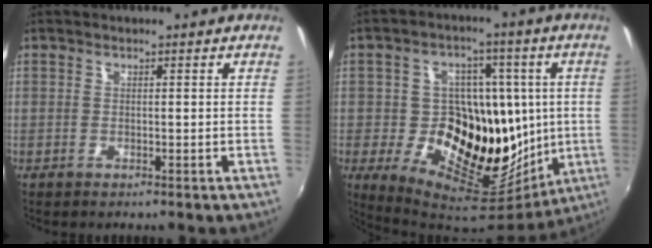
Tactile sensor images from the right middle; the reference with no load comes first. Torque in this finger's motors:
{"motor_torque": [0.57, -0.15, 0.36, 0.16]}